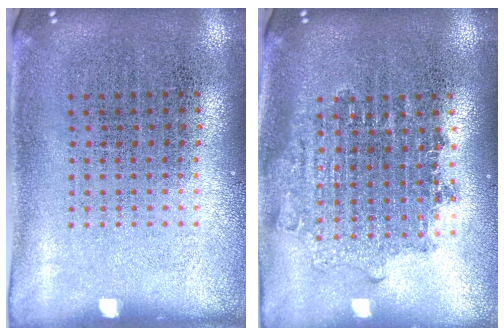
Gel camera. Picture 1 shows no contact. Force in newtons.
{"total": 1.7, "press": 1.4, "slide": 1.0}